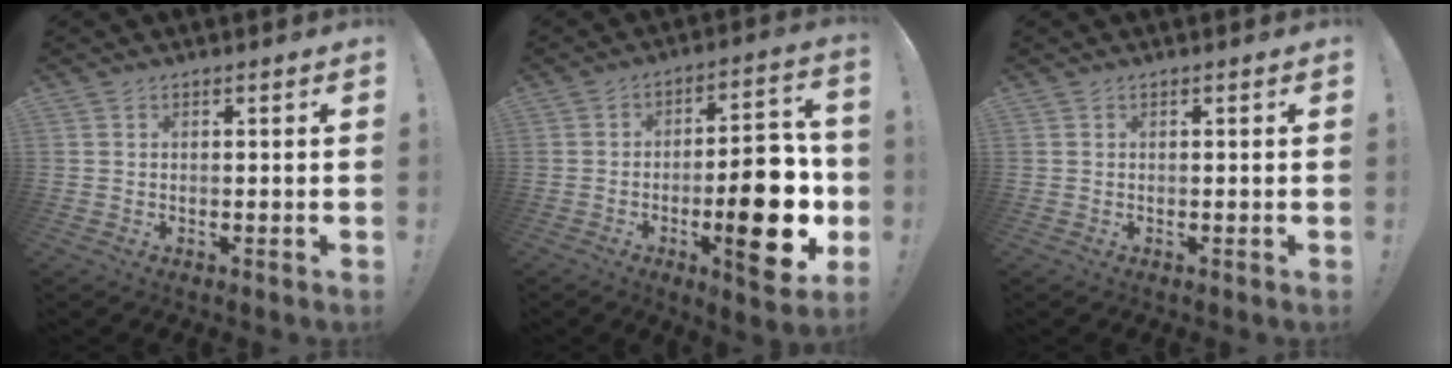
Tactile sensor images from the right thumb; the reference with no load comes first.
{"total": 21.8, "force": [-5.0, 8.0, 19.6], "torque": [-0.250, 0.019, -0.065]}
{"total": 0.0}